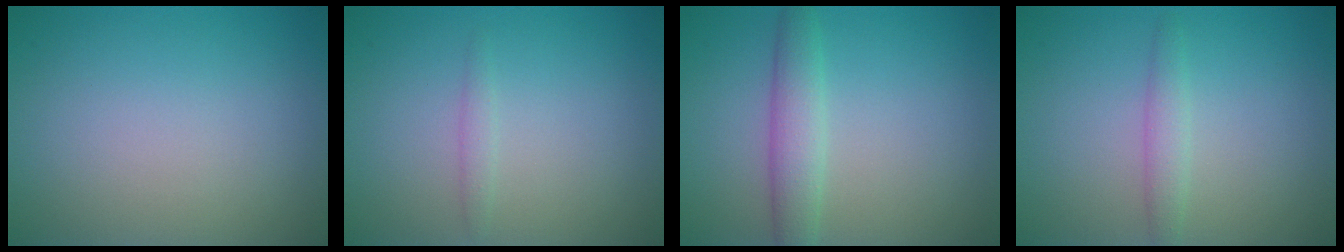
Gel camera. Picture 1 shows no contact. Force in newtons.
{"total": 0.8, "press": 0.8, "slide": 0.1}
{"total": 3.0, "press": 3.0, "slide": 0.0}
{"total": 1.6, "press": 1.6, "slide": 0.0}